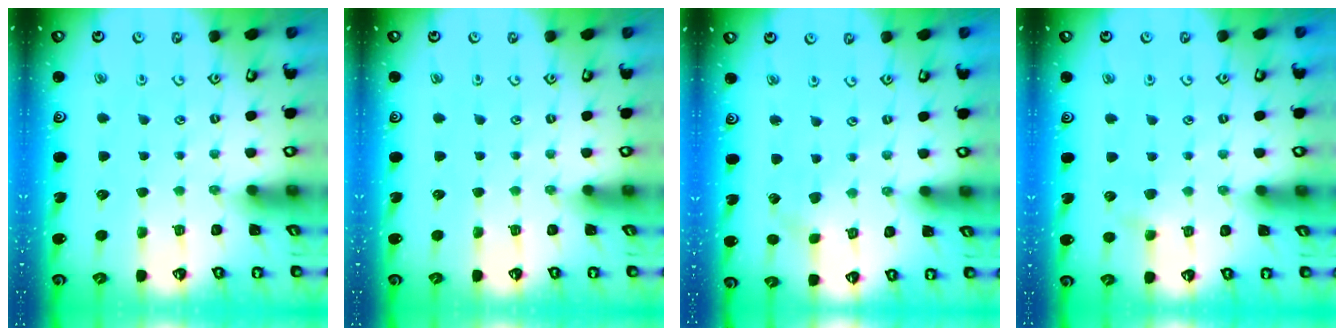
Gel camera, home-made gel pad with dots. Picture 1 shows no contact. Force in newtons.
{"total": 0.0}
{"total": 2.7, "press": 2.7, "slide": 0.4}
{"total": 3.6, "press": 3.6, "slide": 0.3}